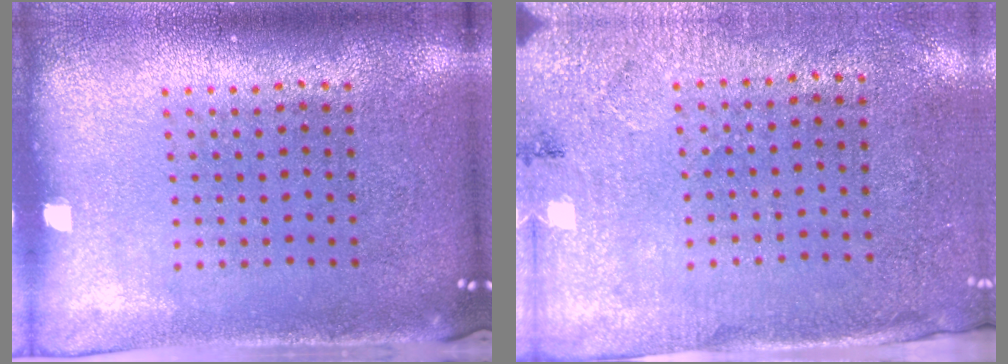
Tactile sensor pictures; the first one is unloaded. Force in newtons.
{"total": 2.7, "press": 2.2, "slide": 1.6}